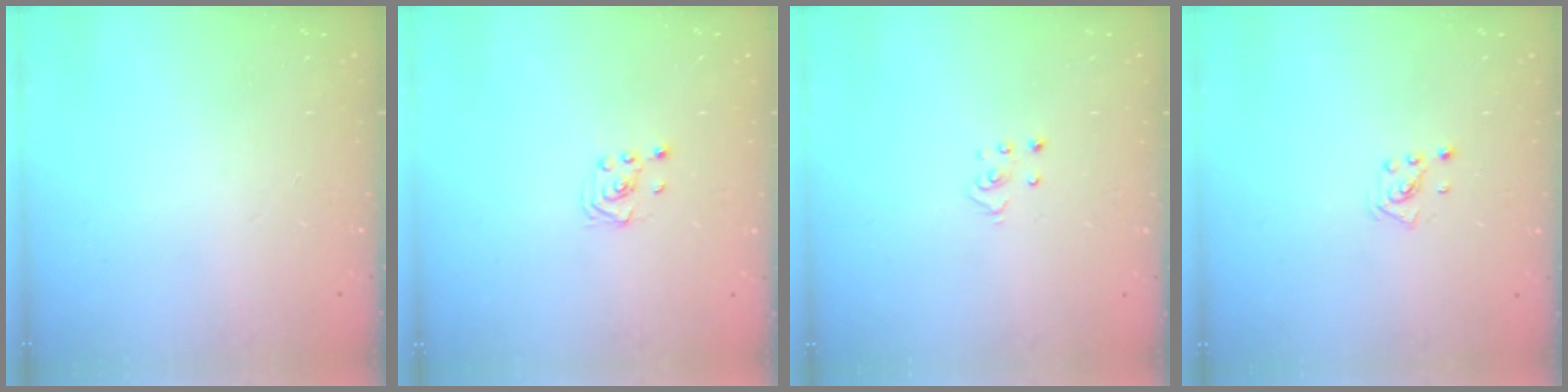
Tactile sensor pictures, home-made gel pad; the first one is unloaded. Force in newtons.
{"total": 1.9, "press": 1.7, "slide": 0.8}
{"total": 2.8, "press": 2.8, "slide": 0.3}
{"total": 2.2, "press": 2.2, "slide": 0.6}